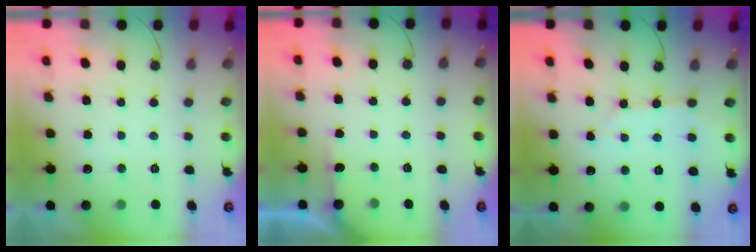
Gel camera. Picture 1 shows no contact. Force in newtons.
{"total": 2.9, "press": 2.9, "slide": 0.4}
{"total": 3.7, "press": 3.6, "slide": 0.5}